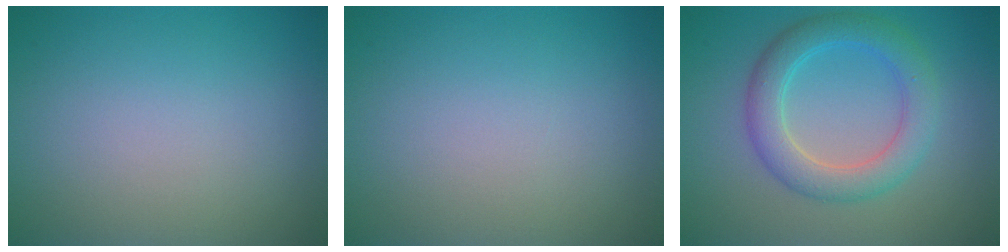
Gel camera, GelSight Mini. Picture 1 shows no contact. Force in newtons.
{"total": 0.0}
{"total": 4.6, "press": 4.6, "slide": 0.1}